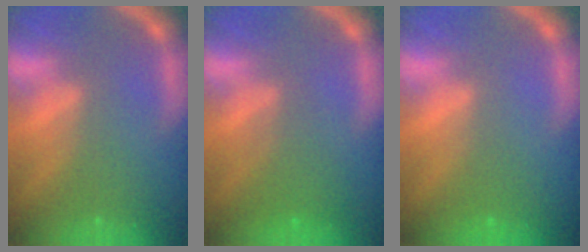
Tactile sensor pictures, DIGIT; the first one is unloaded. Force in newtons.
{"total": 2.4}
{"total": 0.9}